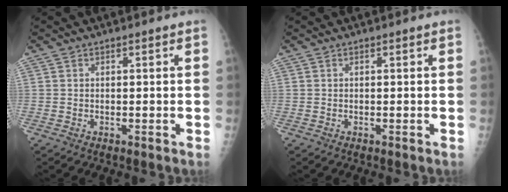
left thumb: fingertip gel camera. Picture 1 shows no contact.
{"total": 0.0}